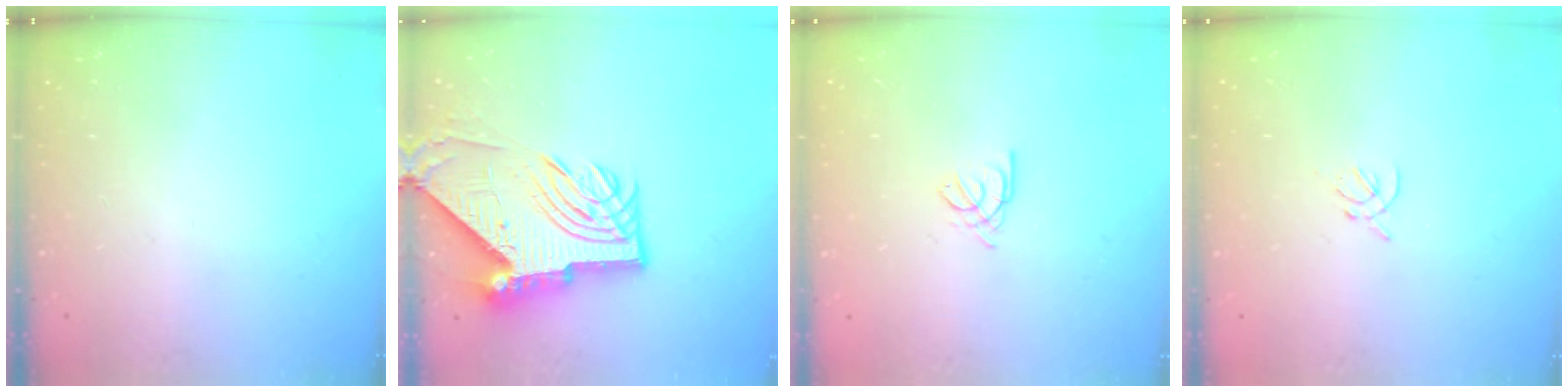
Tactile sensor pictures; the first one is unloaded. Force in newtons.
{"total": 14.6, "press": 14.5, "slide": 1.6}
{"total": 2.3, "press": 2.3, "slide": 0.5}
{"total": 1.4, "press": 1.3, "slide": 0.5}